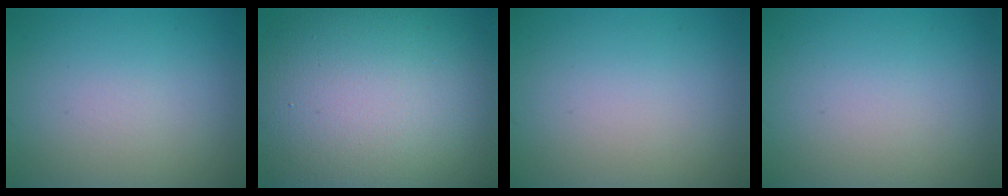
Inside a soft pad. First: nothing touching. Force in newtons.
{"total": 17.2, "press": 17.2, "slide": 1.3}
{"total": 0.0}
{"total": 0.0}